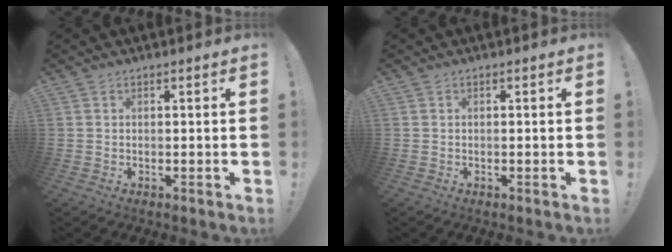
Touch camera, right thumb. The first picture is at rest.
{"total": 0.0}